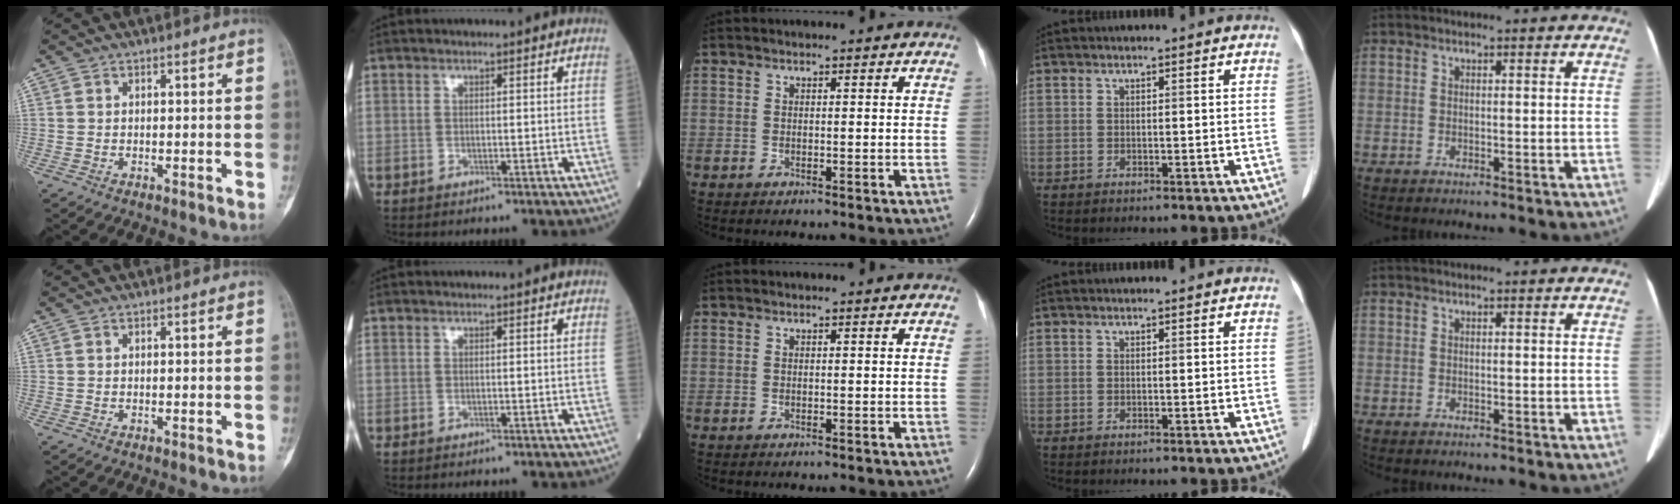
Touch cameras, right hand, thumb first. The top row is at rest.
{}